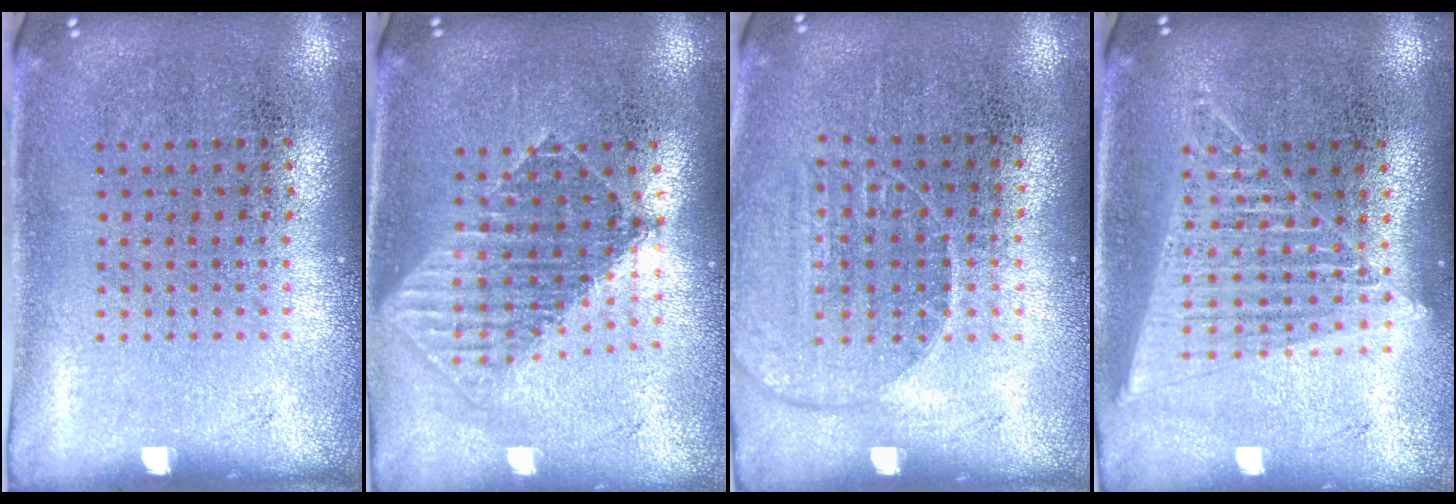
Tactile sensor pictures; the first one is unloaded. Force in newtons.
{"total": 1.7, "press": 1.5, "slide": 0.9}
{"total": 1.4, "press": 1.3, "slide": 0.6}
{"total": 1.5, "press": 1.4, "slide": 0.6}